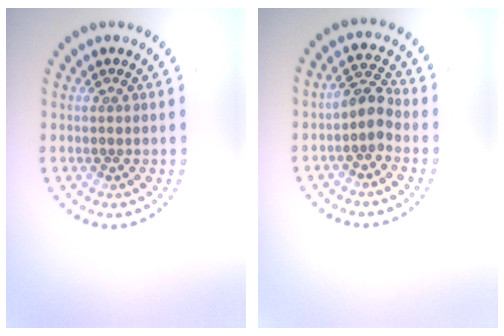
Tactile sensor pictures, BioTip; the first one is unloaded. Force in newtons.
{"total": 2.4, "press": 2.1, "slide": 1.2}